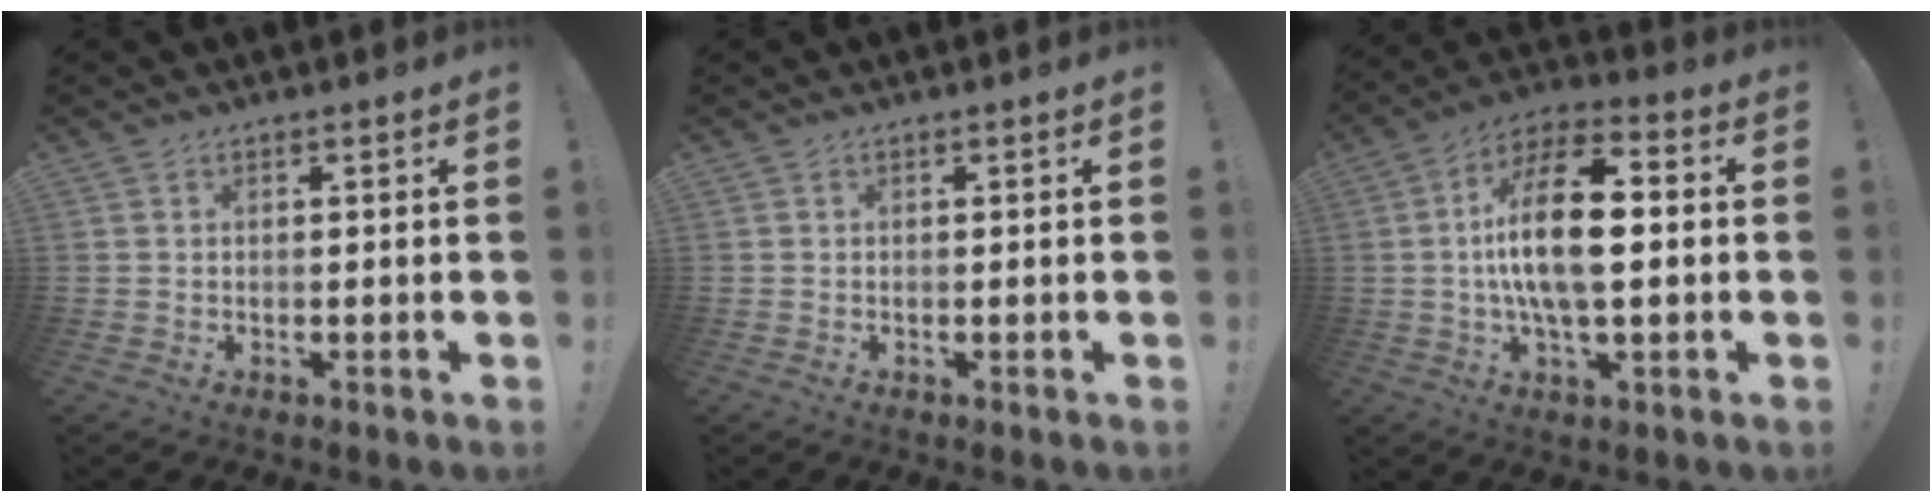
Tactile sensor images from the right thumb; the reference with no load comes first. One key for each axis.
{"total": 0.0}
{"total": 17.4, "fx": 0.0, "fy": 7.3, "fz": 15.8, "tx": -0.282, "ty": 0.006, "tz": -0.011}